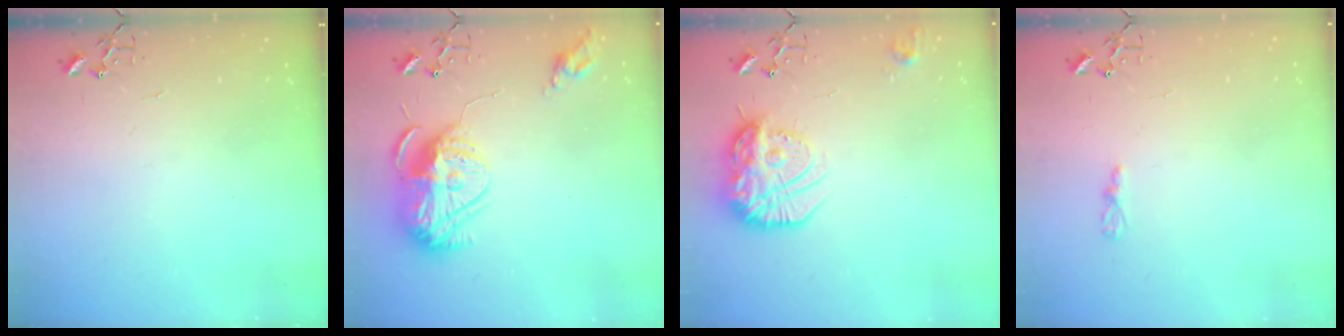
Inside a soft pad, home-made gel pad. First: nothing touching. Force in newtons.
{"total": 14.8, "press": 14.8, "slide": 1.2}
{"total": 17.6, "press": 17.6, "slide": 1.5}
{"total": 2.9, "press": 2.9, "slide": 0.4}